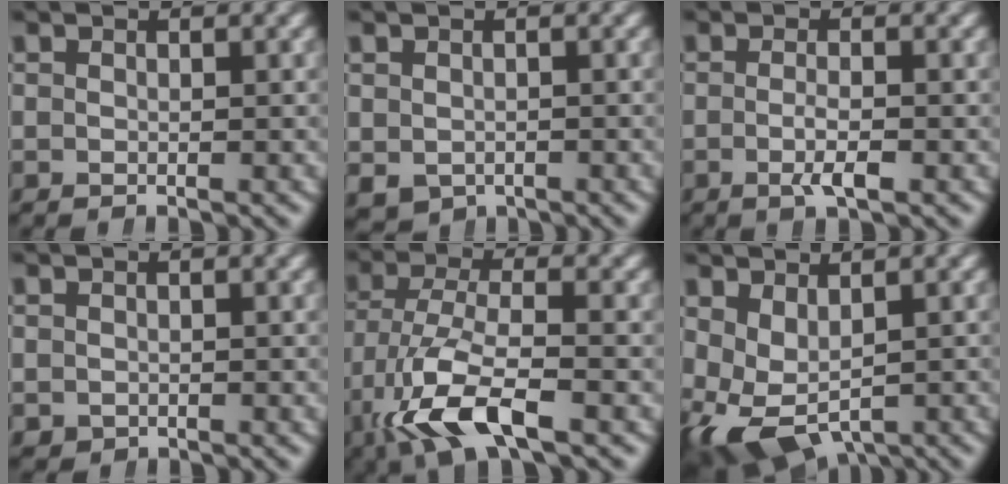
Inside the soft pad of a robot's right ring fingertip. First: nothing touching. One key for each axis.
{"total": 2.6, "fx": -1.1, "fy": 2.1, "fz": 0.8, "tx": -0.021, "ty": -0.026, "tz": 0.001}
{"total": 2.4, "fx": -1.2, "fy": 0.6, "fz": 1.9, "tx": -0.046, "ty": -0.011, "tz": -0.018}
{"total": 1.3, "fx": -0.3, "fy": 1.2, "fz": 0.2, "tx": -0.017, "ty": -0.019, "tz": 0.008}
{"total": 7.7, "fx": -2.1, "fy": 4.2, "fz": 6.1, "tx": -0.139, "ty": -0.033, "tz": -0.017}
{"total": 9.4, "fx": -4.1, "fy": 7.1, "fz": 4.6, "tx": -0.135, "ty": -0.066, "tz": -0.038}